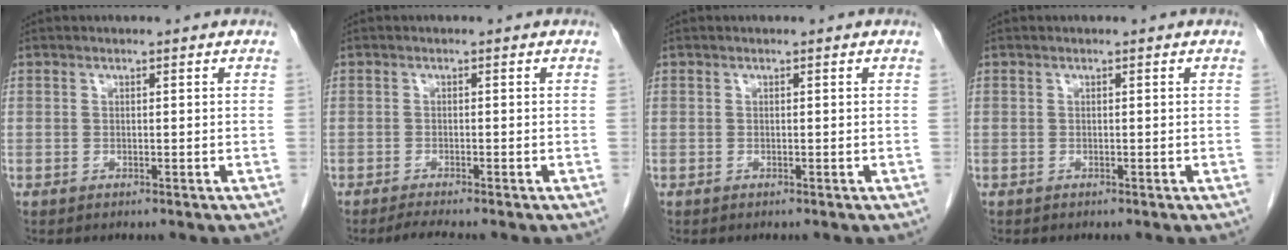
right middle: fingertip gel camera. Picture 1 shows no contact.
{"total": 2.2, "force": [-1.9, -0.4, 1.0], "torque": [-0.026, -0.008, -0.036]}
{"total": 0.0}
{"total": 0.0}